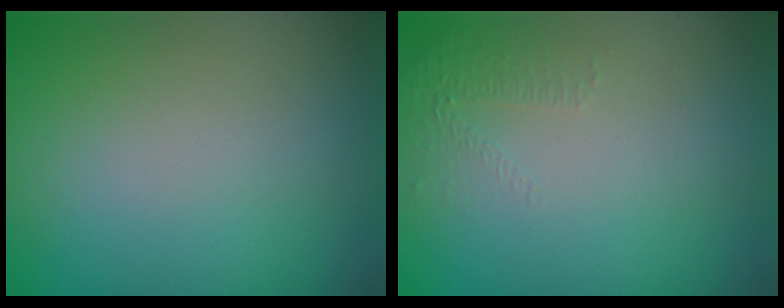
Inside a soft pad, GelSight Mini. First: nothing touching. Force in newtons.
{"total": 0.9, "press": 0.4, "slide": 0.8}